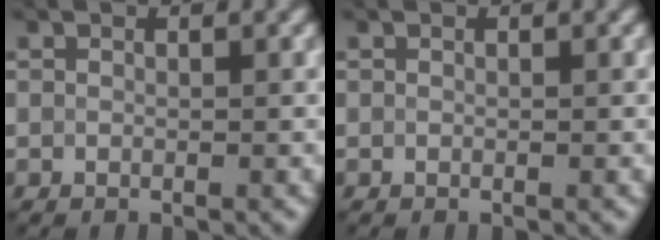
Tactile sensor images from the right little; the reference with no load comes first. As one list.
[{"total": 0.0}]